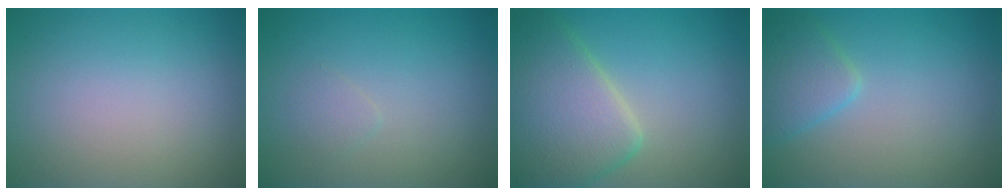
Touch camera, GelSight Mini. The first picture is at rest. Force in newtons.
{"total": 0.8, "press": 0.8, "slide": 0.1}
{"total": 7.6, "press": 7.6, "slide": 0.3}
{"total": 2.7, "press": 2.7, "slide": 0.1}